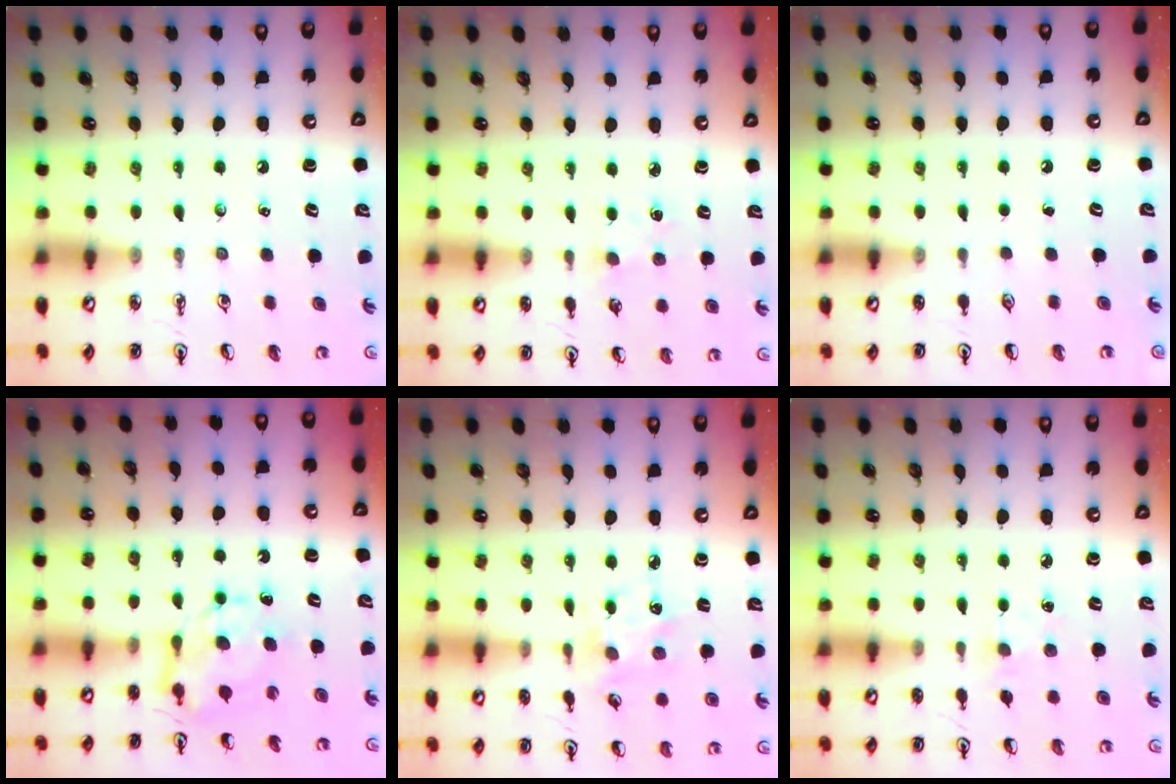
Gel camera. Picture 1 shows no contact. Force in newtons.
{"total": 2.7, "press": 2.7, "slide": 0.4}
{"total": 0.0}
{"total": 6.8, "press": 6.8, "slide": 0.5}
{"total": 4.2, "press": 4.1, "slide": 1.0}
{"total": 4.4, "press": 4.3, "slide": 0.6}